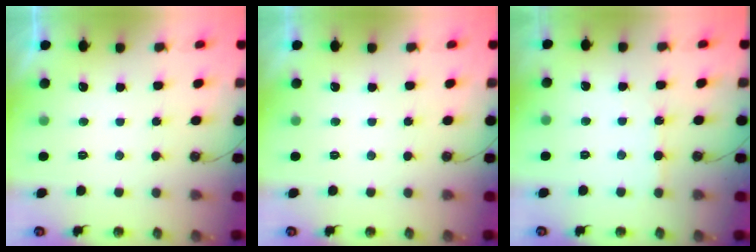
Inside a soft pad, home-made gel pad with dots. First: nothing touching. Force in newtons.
{"total": 0.0}
{"total": 5.4, "press": 5.4, "slide": 0.3}